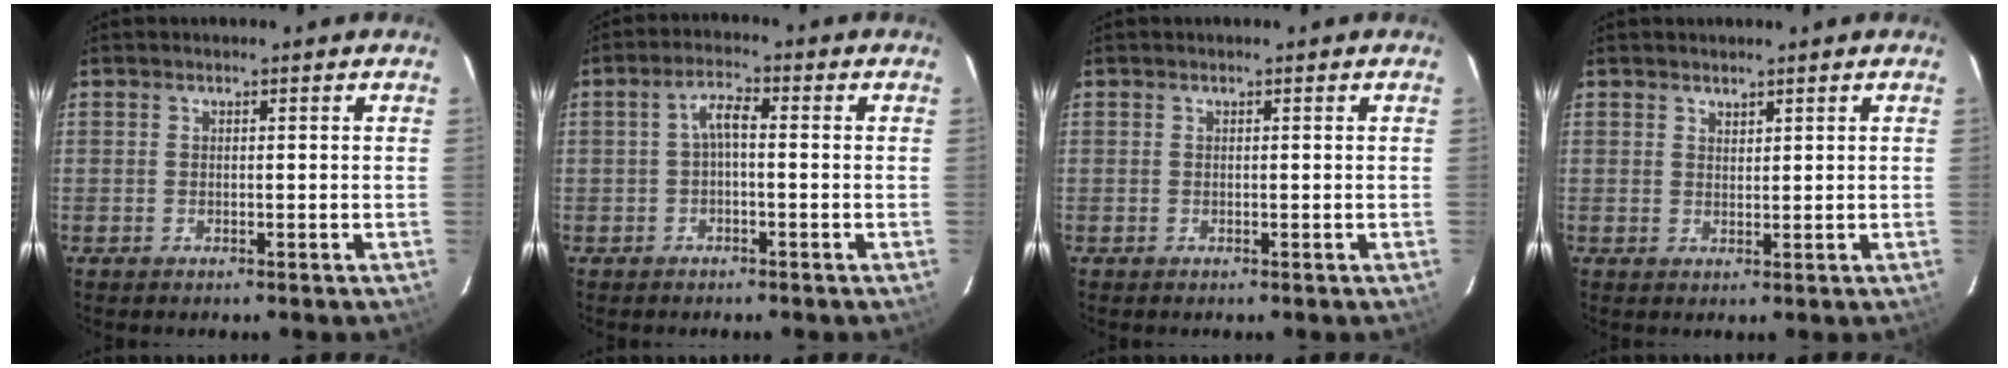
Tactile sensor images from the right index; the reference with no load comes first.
{"total": 3.2, "force": [-0.5, 1.1, 3.0], "torque": [-0.060, 0.012, -0.009]}
{"total": 0.0}
{"total": 1.2, "force": [1.1, 0.5, 0.2], "torque": [-0.003, 0.001, 0.021]}